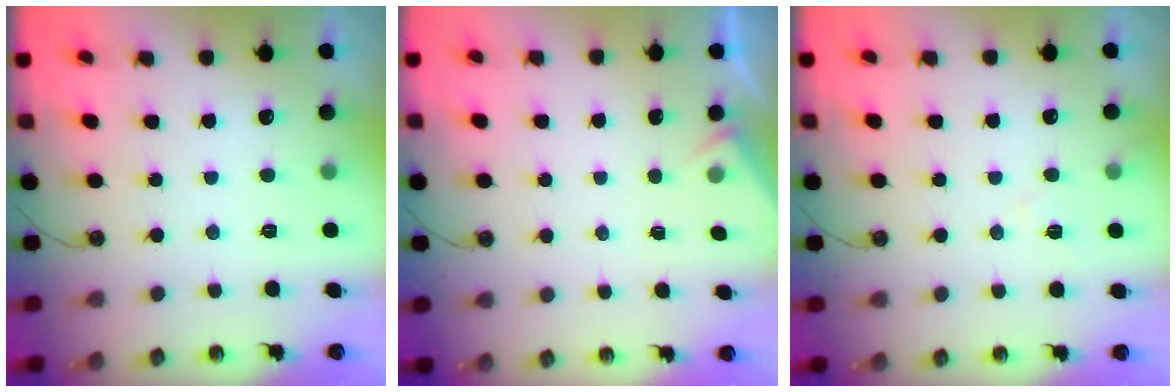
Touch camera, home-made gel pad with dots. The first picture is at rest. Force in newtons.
{"total": 2.8, "press": 2.7, "slide": 0.4}
{"total": 4.2, "press": 4.1, "slide": 0.7}